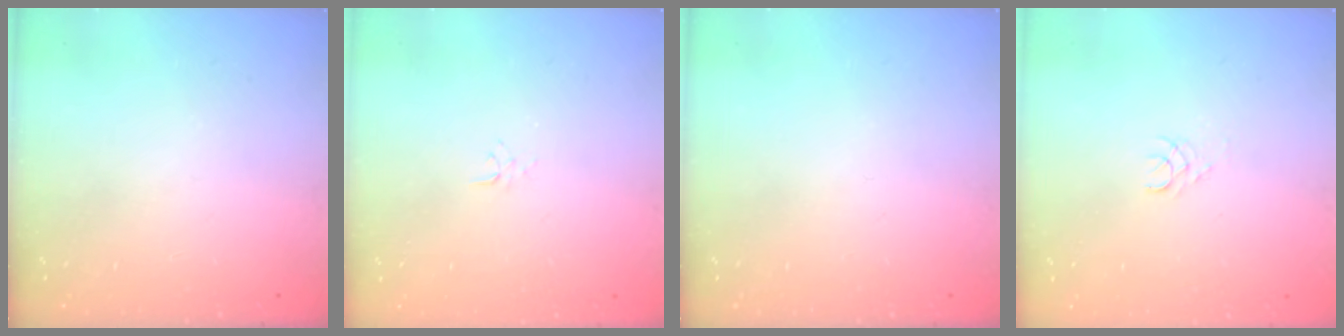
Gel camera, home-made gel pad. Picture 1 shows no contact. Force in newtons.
{"total": 2.6, "press": 2.6, "slide": 0.3}
{"total": 0.0}
{"total": 2.4, "press": 2.4, "slide": 0.3}